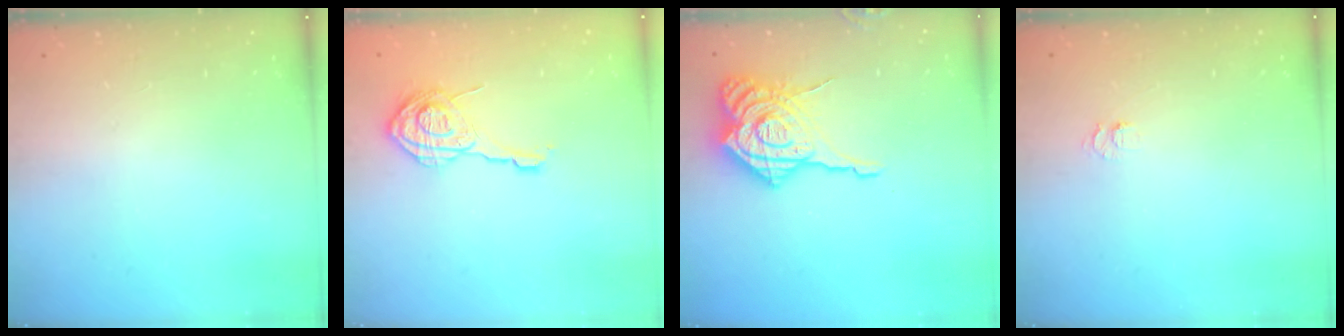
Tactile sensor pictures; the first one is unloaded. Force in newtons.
{"total": 14.0, "press": 14.0, "slide": 0.6}
{"total": 20.1, "press": 20.0, "slide": 2.1}
{"total": 4.4, "press": 4.4, "slide": 0.5}